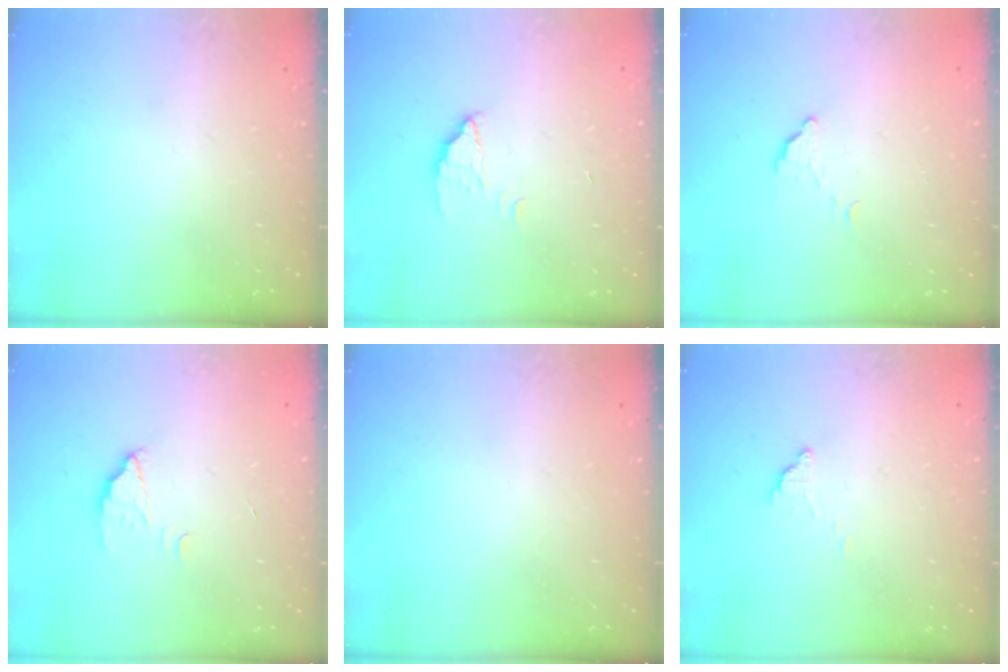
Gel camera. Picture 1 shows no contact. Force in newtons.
{"total": 2.6, "press": 2.6, "slide": 0.2}
{"total": 3.6, "press": 3.6, "slide": 0.1}
{"total": 2.7, "press": 2.6, "slide": 0.4}
{"total": 0.0}
{"total": 3.5, "press": 3.5, "slide": 0.1}